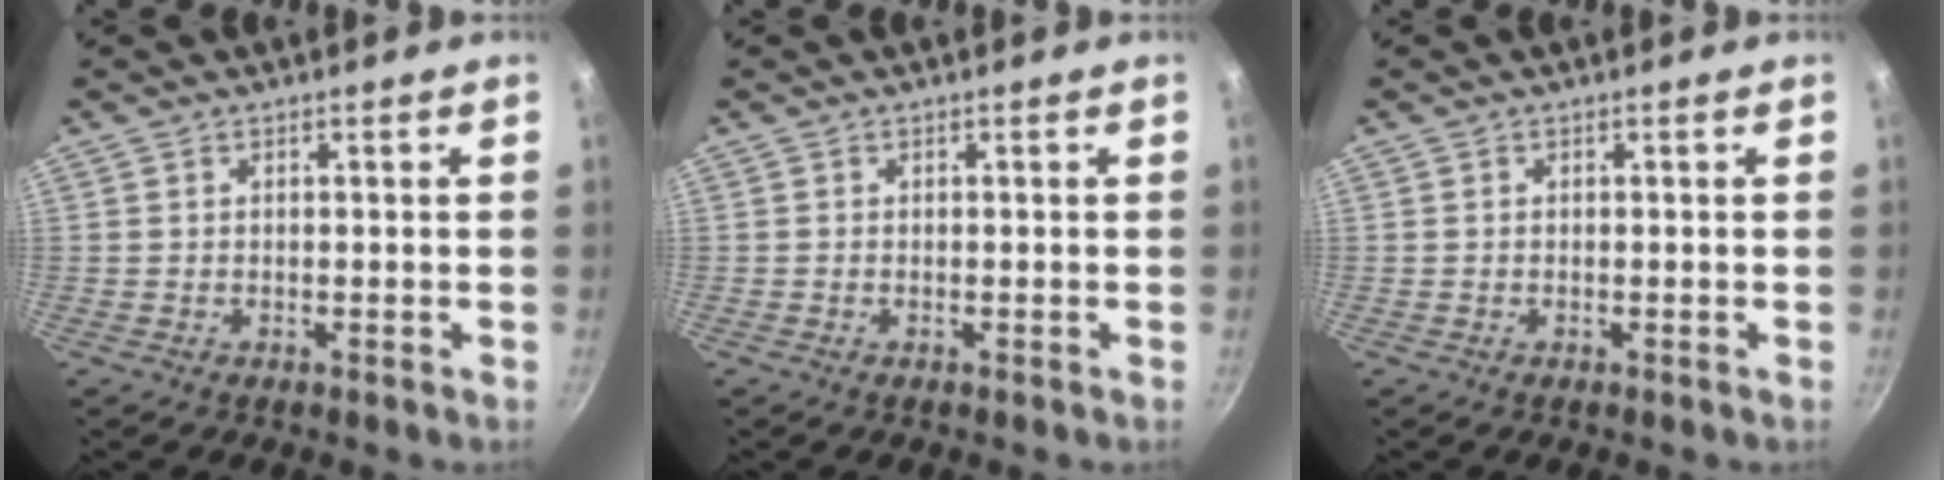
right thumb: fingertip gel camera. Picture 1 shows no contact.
{"total": 0.0}
{"total": 0.0}